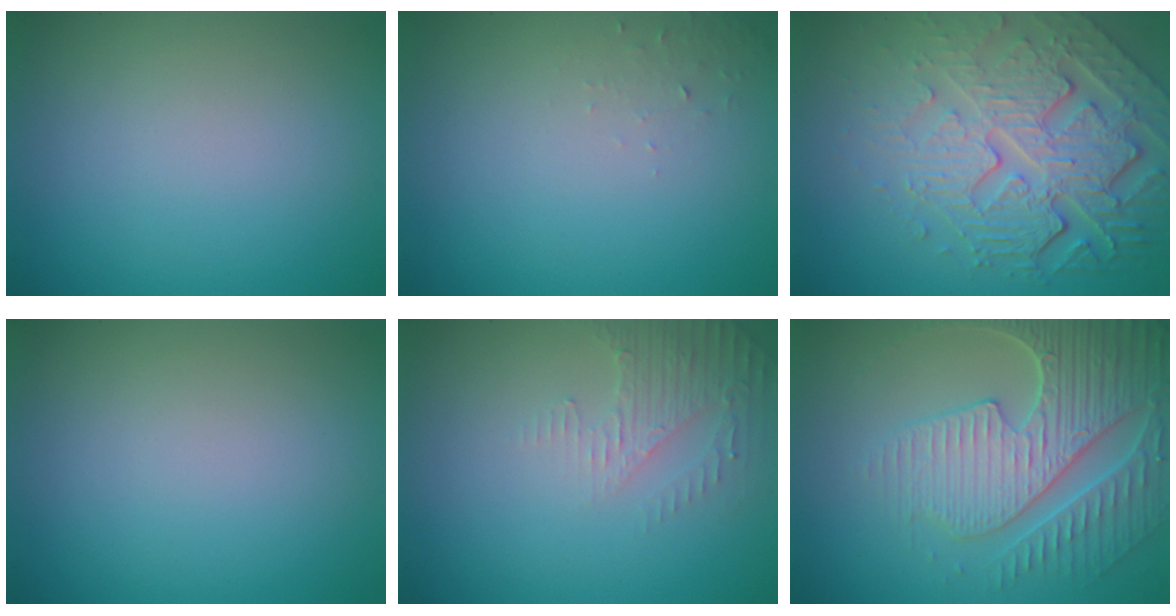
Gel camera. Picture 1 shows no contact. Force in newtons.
{"total": 1.0, "press": 0.9, "slide": 0.1}
{"total": 8.1, "press": 5.7, "slide": 5.8}
{"total": 0.0}
{"total": 2.6, "press": 2.5, "slide": 0.7}
{"total": 6.7, "press": 5.5, "slide": 3.9}